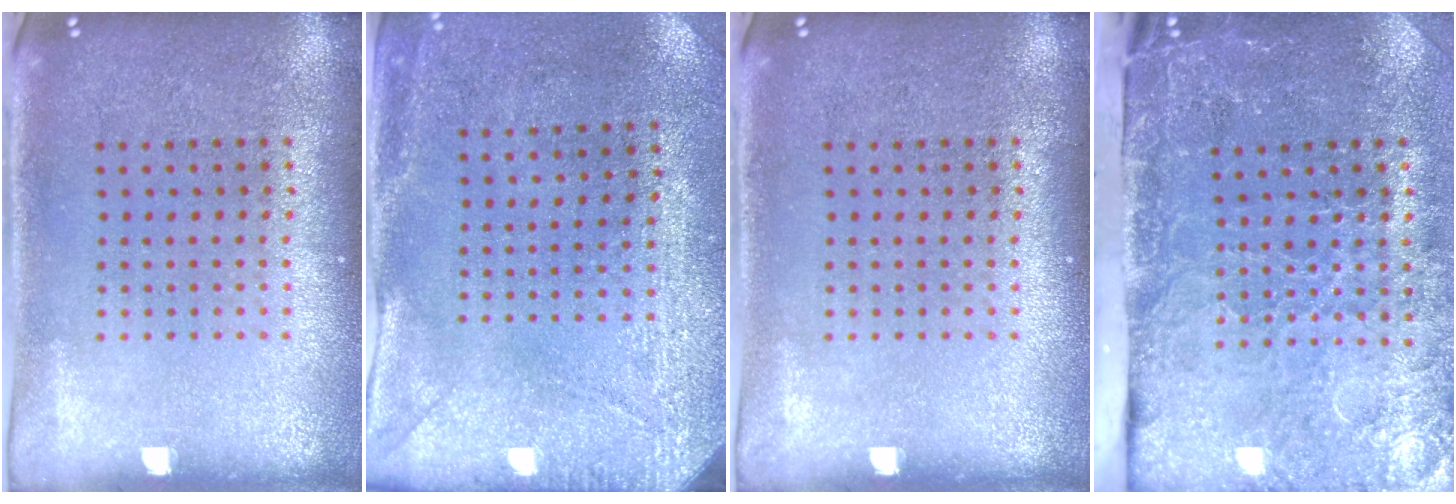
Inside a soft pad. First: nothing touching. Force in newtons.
{"total": 2.9, "press": 2.3, "slide": 1.8}
{"total": 0.0}
{"total": 4.8, "press": 3.6, "slide": 3.1}